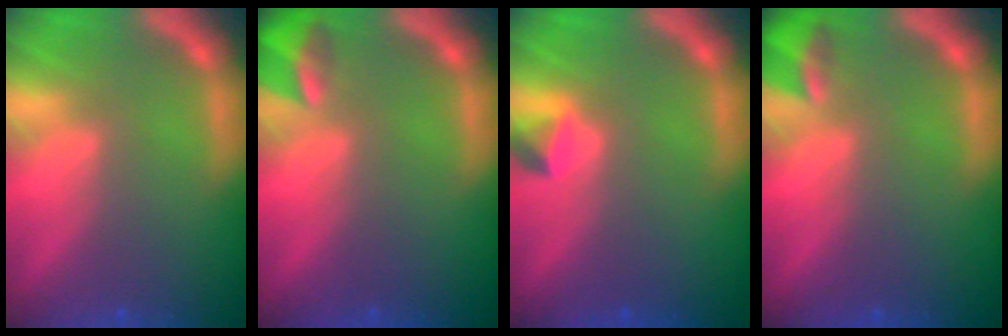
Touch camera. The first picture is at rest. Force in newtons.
{"total": 2.9}
{"total": 1.4}
{"total": 2.4}